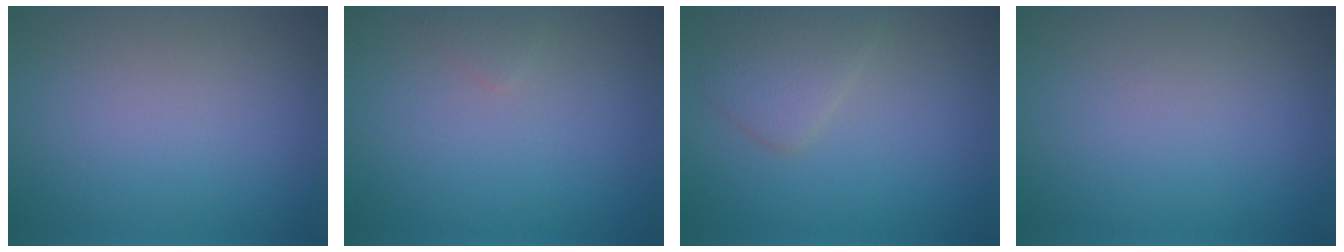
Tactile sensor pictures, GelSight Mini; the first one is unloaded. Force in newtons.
{"total": 0.7, "press": 0.7, "slide": 0.0}
{"total": 2.8, "press": 2.8, "slide": 0.2}
{"total": 0.0}